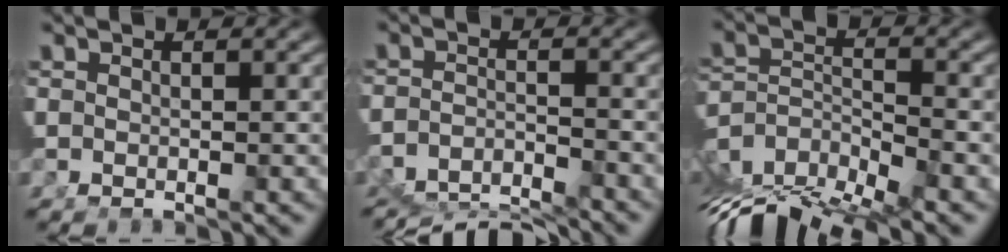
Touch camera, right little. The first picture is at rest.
{"total": 7.9, "force": [-6.1, 3.8, 3.2], "torque": [-0.057, -0.048, -0.079]}
{"total": 9.8, "force": [-5.6, 6.0, 5.4], "torque": [-0.125, -0.060, -0.072]}